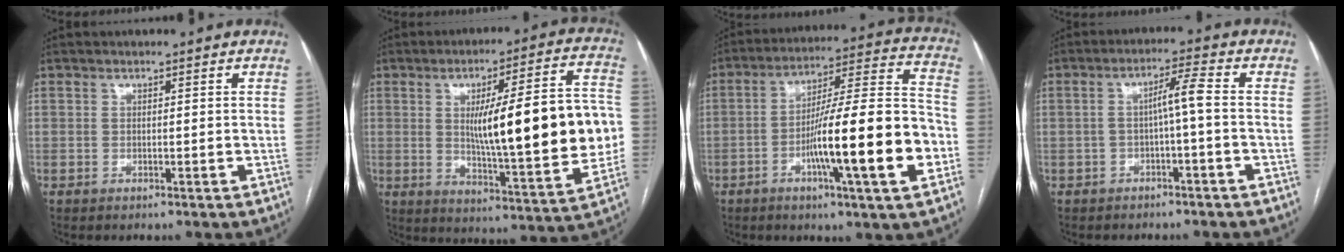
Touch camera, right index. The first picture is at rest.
{"total": 22.0, "force": [0.2, 3.2, 21.8], "torque": [-0.285, 0.021, 0.011]}
{"total": 19.4, "force": [-5.9, 0.7, 18.5], "torque": [-0.275, 0.005, -0.091]}
{"total": 4.3, "force": [-0.8, -0.1, 4.2], "torque": [-0.070, 0.020, -0.010]}